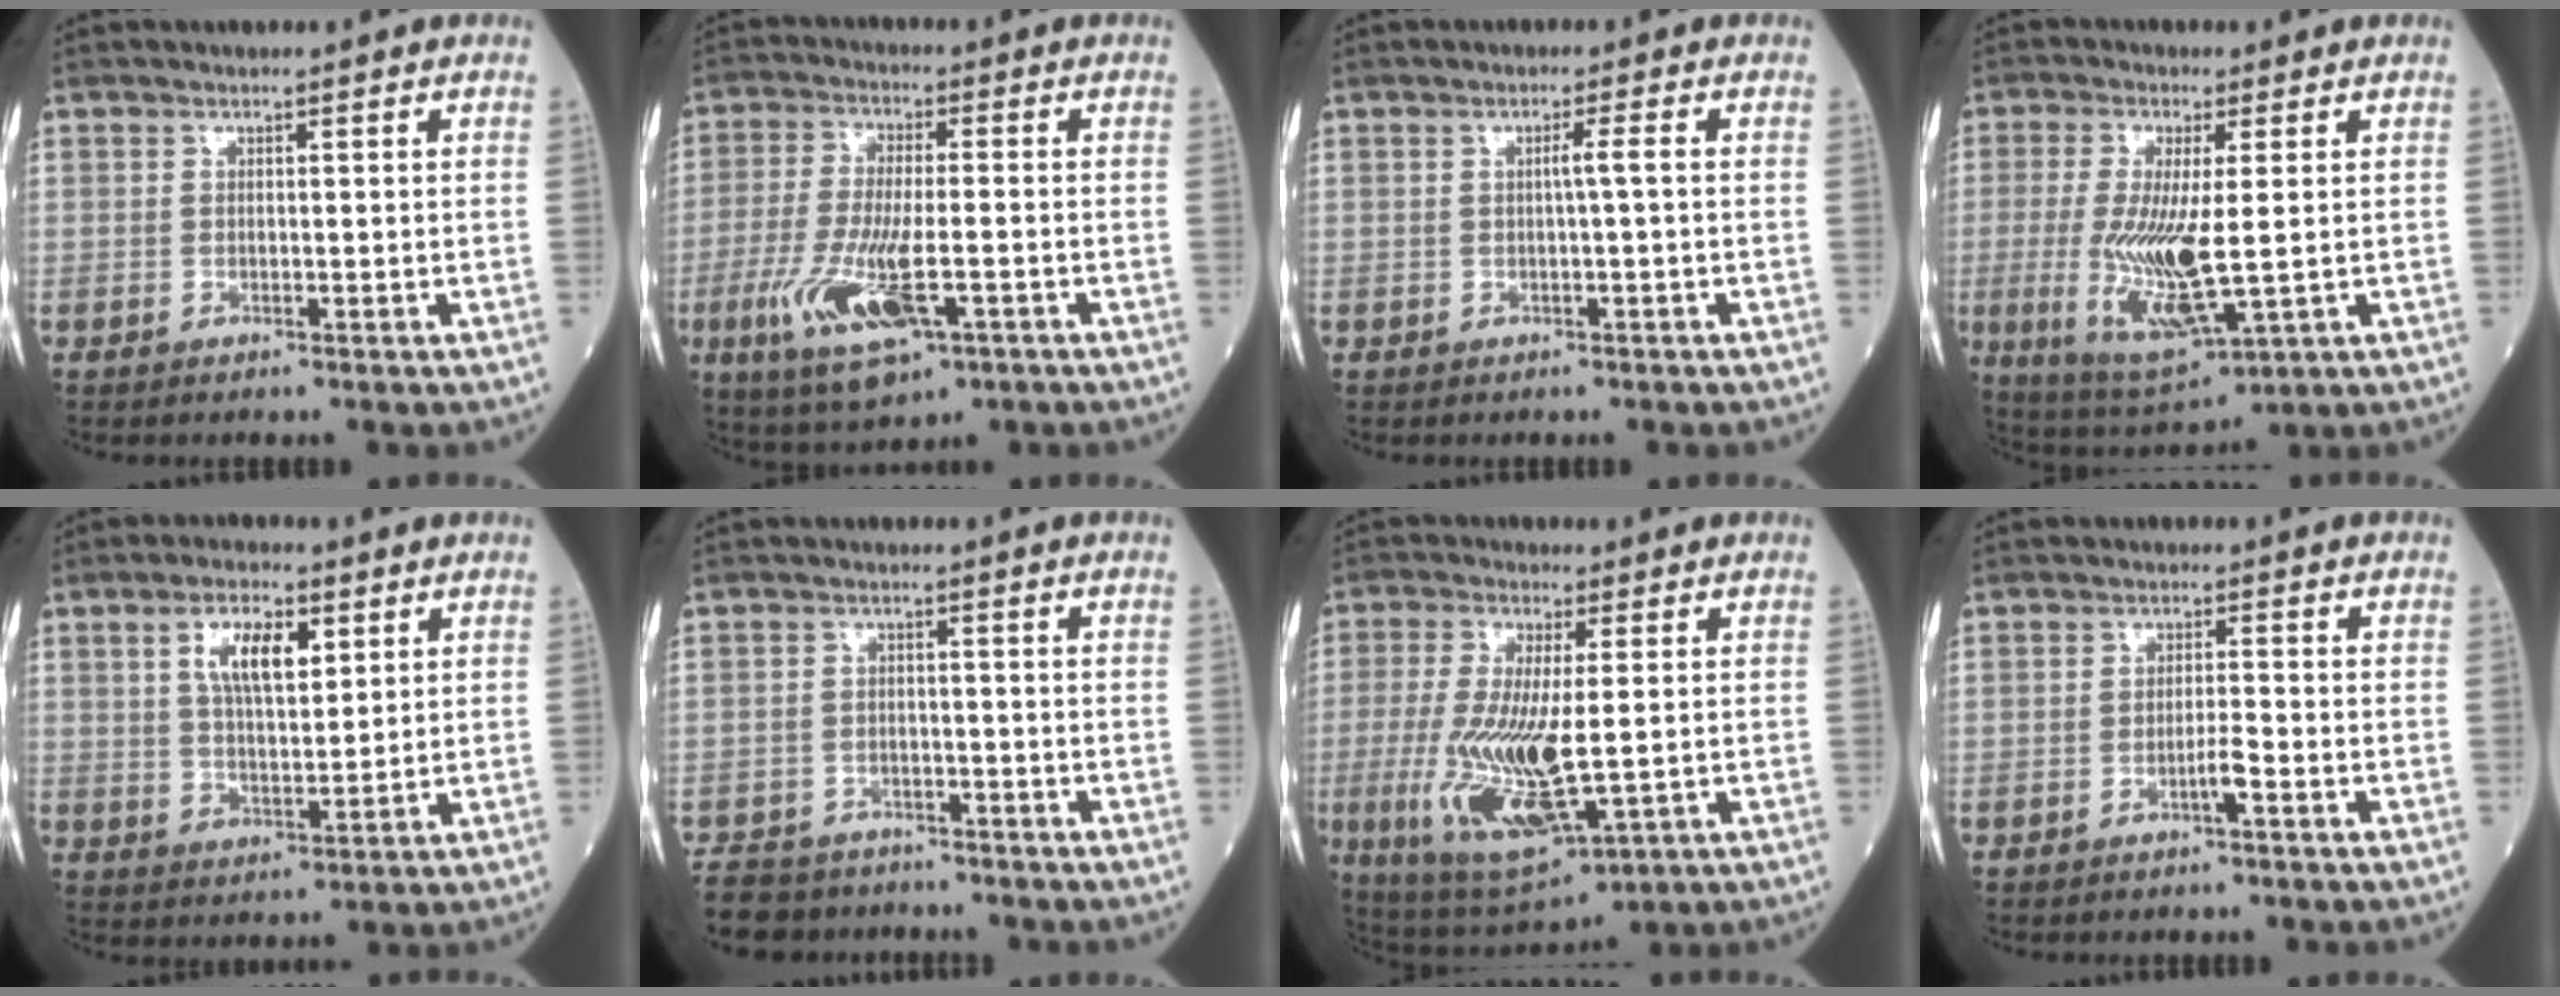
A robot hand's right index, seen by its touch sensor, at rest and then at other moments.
{"total": 12.2, "force": [-4.3, 3.2, 10.9], "torque": [-0.222, -0.019, -0.069]}
{"total": 1.6, "force": [-0.1, -0.4, 1.6], "torque": [-0.027, 0.002, -0.001]}
{"total": 12.4, "force": [-1.0, 2.5, 12.1], "torque": [-0.251, -0.029, -0.008]}
{"total": 7.6, "force": [3.0, 2.8, 6.4], "torque": [-0.121, 0.009, 0.058]}
{"total": 8.9, "force": [-7.7, 4.1, 1.6], "torque": [-0.029, -0.002, -0.116]}
{"total": 14.5, "force": [-2.0, 3.9, 13.8], "torque": [-0.285, -0.026, -0.023]}
{"total": 2.2, "force": [-1.1, -0.2, 1.8], "torque": [-0.033, -0.001, -0.022]}